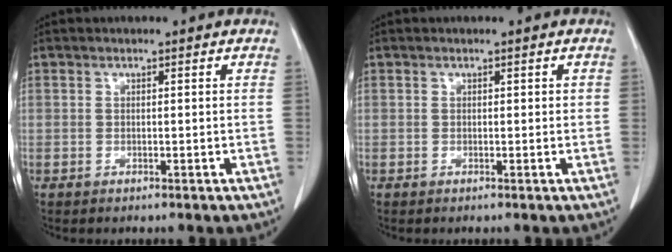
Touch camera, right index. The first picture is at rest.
{"total": 0.7, "force": [0.2, 0.5, 0.5], "torque": [-0.007, 0.009, 0.006]}